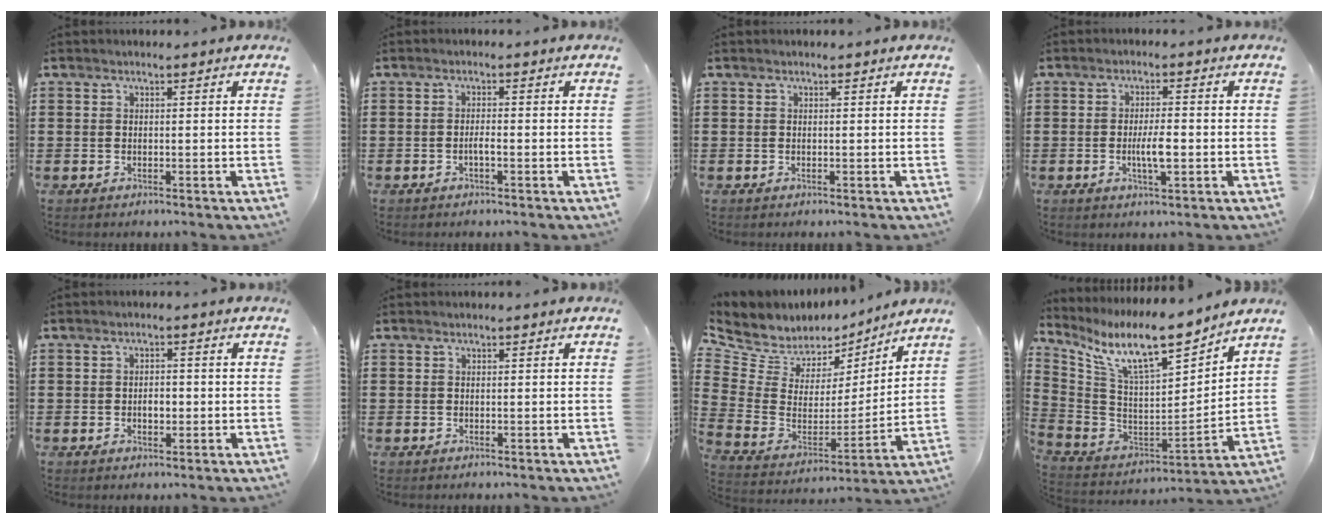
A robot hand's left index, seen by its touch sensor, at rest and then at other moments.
{"total": 1.3, "force": [-0.5, 0.2, 1.2], "torque": [-0.021, -0.001, -0.009]}
{"total": 0.0}
{"total": 4.2, "force": [-0.6, 1.1, 4.0], "torque": [-0.077, 0.001, -0.015]}
{"total": 2.1, "force": [-0.3, 1.2, 1.7], "torque": [-0.034, 0.004, -0.008]}
{"total": 0.0}
{"total": 6.9, "force": [5.2, 4.3, 0.8], "torque": [-0.060, -0.044, 0.096]}
{"total": 12.8, "force": [9.7, 2.3, 8.0], "torque": [-0.181, -0.057, 0.167]}